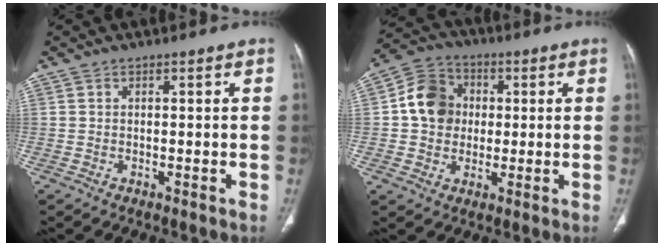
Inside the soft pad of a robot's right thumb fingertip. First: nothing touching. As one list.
[{"total": 10.0, "force": [0.7, 8.7, 4.8], "torque": [-0.063, 0.017, 0.003]}]